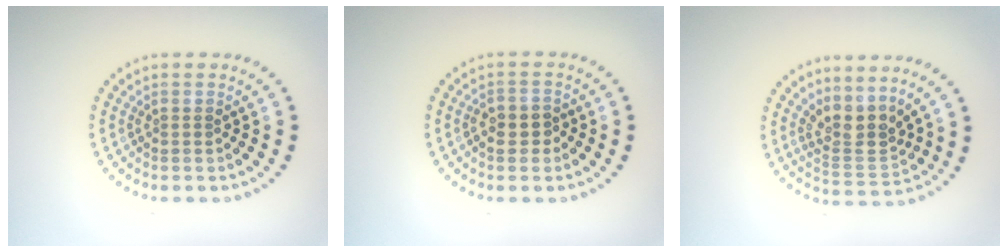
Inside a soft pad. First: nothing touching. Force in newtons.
{"total": 2.3, "press": 2.2, "slide": 0.6}
{"total": 3.3, "press": 2.6, "slide": 2.0}